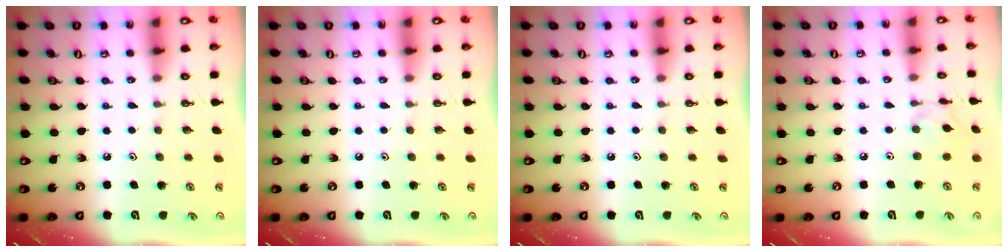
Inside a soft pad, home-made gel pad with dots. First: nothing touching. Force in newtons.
{"total": 0.0}
{"total": 0.0}
{"total": 2.1, "press": 2.1, "slide": 0.3}